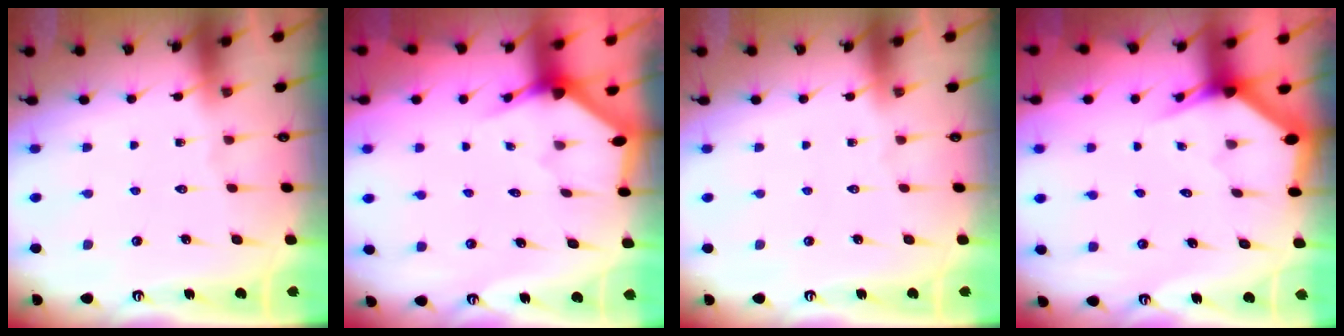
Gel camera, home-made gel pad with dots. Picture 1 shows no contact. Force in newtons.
{"total": 2.9, "press": 2.9, "slide": 0.2}
{"total": 0.0}
{"total": 3.0, "press": 3.0, "slide": 0.1}